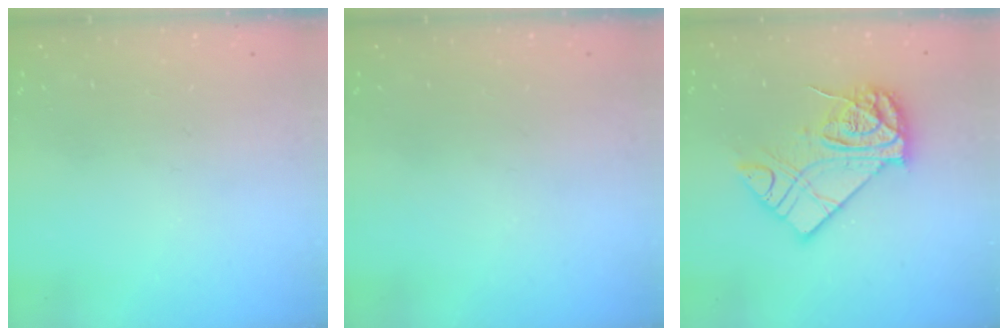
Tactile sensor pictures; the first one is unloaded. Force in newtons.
{"total": 0.0}
{"total": 14.7, "press": 14.7, "slide": 1.3}